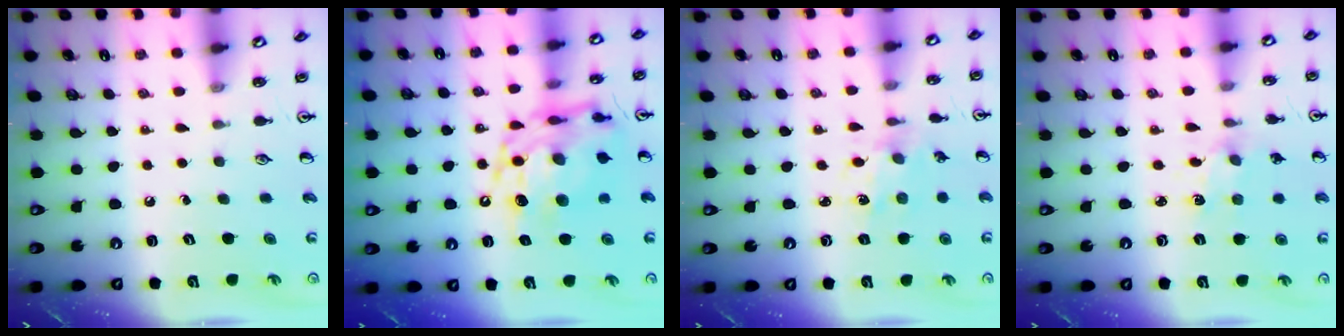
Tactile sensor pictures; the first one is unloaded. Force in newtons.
{"total": 14.8, "press": 14.7, "slide": 1.6}
{"total": 2.0, "press": 2.0, "slide": 0.5}
{"total": 2.1, "press": 2.0, "slide": 0.3}